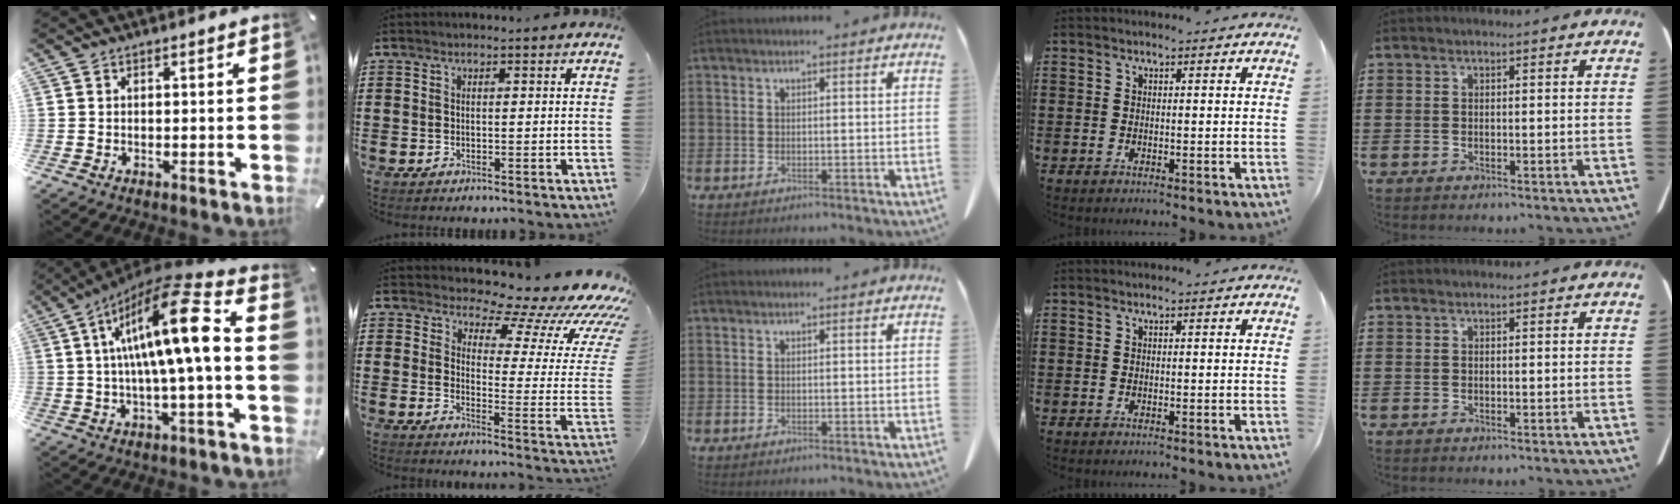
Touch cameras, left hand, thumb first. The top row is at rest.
{"thumb": {"total": 19.4, "force": [3.3, 3.7, 18.8], "torque": [-0.330, -0.022, 0.035]}, "index": {"total": 10.7, "force": [8.7, 3.1, 5.4], "torque": [-0.084, -0.083, 0.139]}}